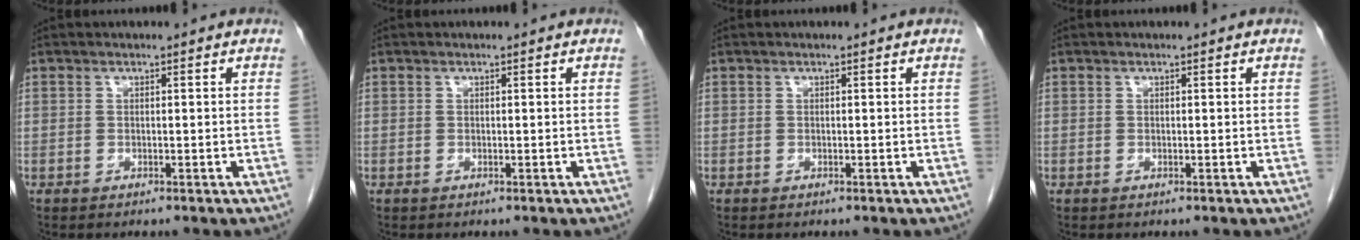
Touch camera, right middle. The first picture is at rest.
{"total": 0.0}
{"total": 0.0}
{"total": 0.0}